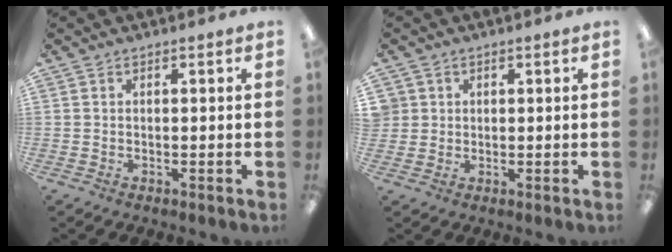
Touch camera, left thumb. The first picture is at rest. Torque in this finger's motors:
{"motor_torque": [-0.17, 0.07, 0.08, 0.03, 0.00]}